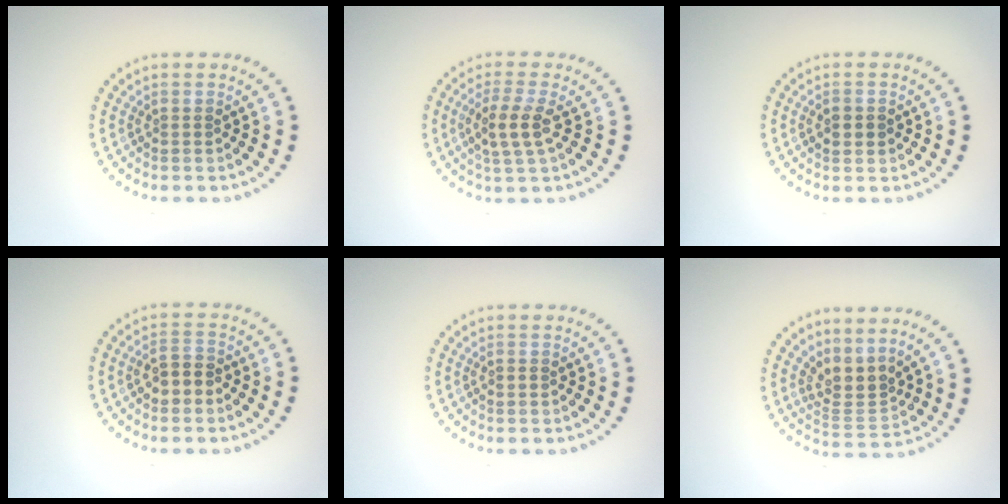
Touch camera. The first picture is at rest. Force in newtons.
{"total": 3.0, "press": 2.6, "slide": 1.4}
{"total": 1.4, "press": 1.4, "slide": 0.0}
{"total": 2.5, "press": 2.4, "slide": 0.6}
{"total": 0.9, "press": 0.9, "slide": 0.1}
{"total": 2.9, "press": 2.0, "slide": 2.1}